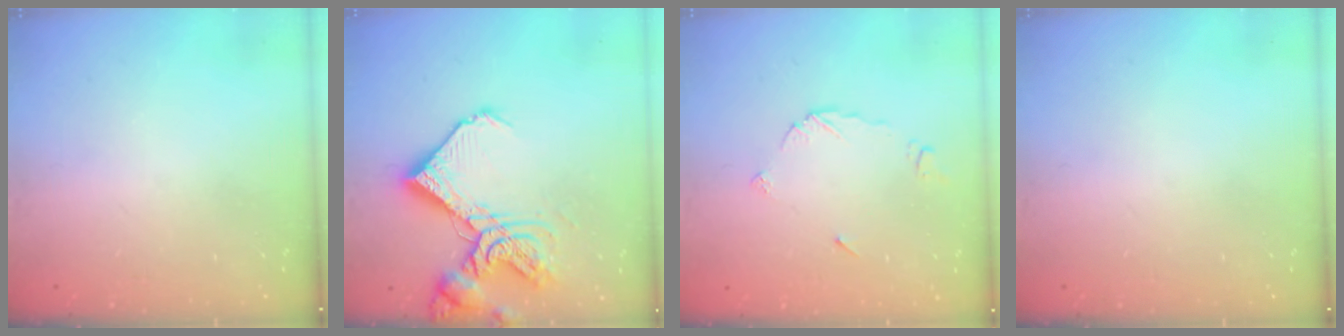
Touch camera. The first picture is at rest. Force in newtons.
{"total": 15.4, "press": 15.3, "slide": 2.1}
{"total": 5.5, "press": 5.5, "slide": 0.3}
{"total": 0.0}